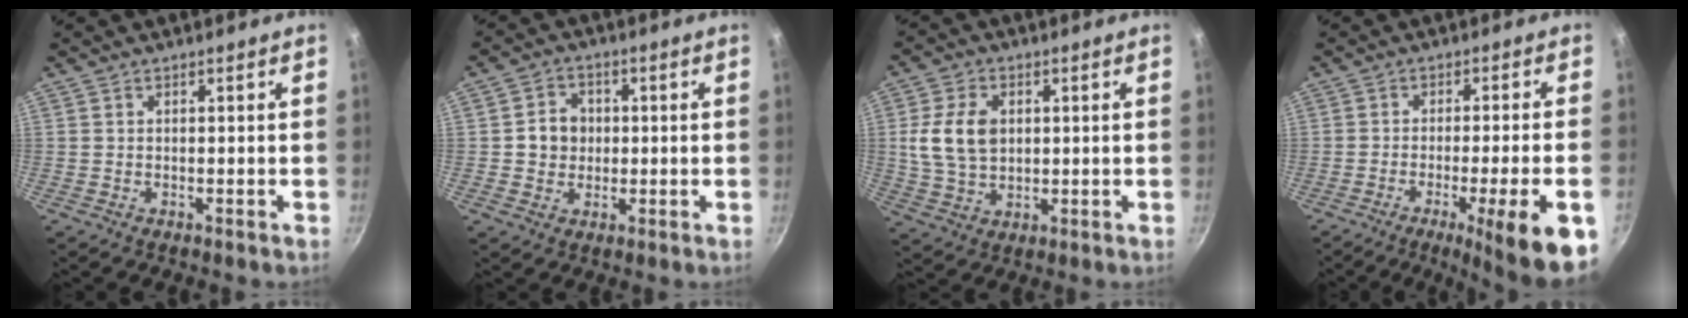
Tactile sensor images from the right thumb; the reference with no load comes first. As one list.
[{"total": 5.7, "force": [0.3, 5.1, 2.5], "torque": [-0.012, 0.006, -0.003]}, {"total": 9.8, "force": [1.5, 6.8, 6.8], "torque": [-0.116, 0.000, 0.029]}, {"total": 13.7, "force": [-5.9, 1.5, 12.3], "torque": [-0.157, 0.016, -0.080]}]